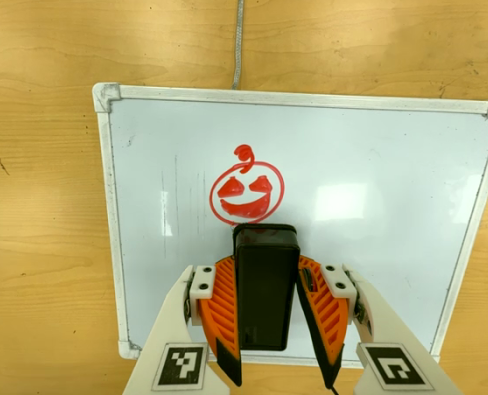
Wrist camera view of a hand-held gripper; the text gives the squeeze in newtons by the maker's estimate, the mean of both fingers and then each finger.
{"total": 4.7, "left": 3.7, "right": 5.6}